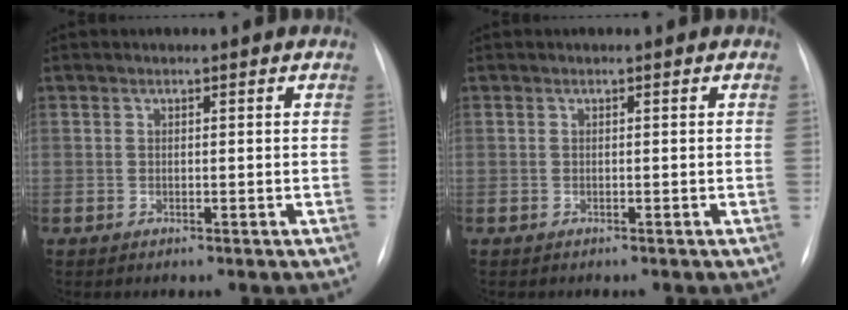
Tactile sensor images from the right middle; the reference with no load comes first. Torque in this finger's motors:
{"motor_torque": [-0.24, -0.18, 0.10, 0.01]}